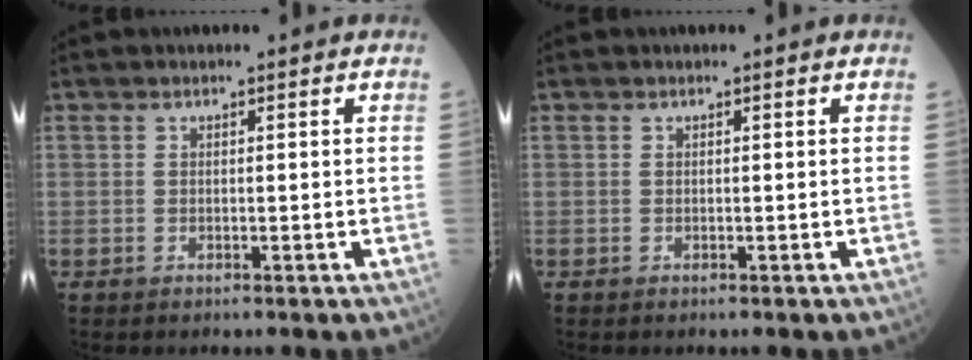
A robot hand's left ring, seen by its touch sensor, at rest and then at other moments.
{"total": 0.0}